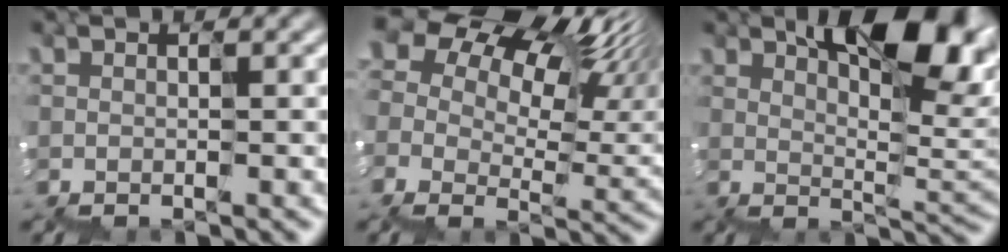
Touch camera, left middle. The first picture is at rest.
{"total": 12.7, "force": [5.9, 7.5, 8.4], "torque": [-0.169, 0.009, 0.118]}
{"total": 8.7, "force": [3.9, 3.2, 7.1], "torque": [-0.100, -0.001, 0.064]}